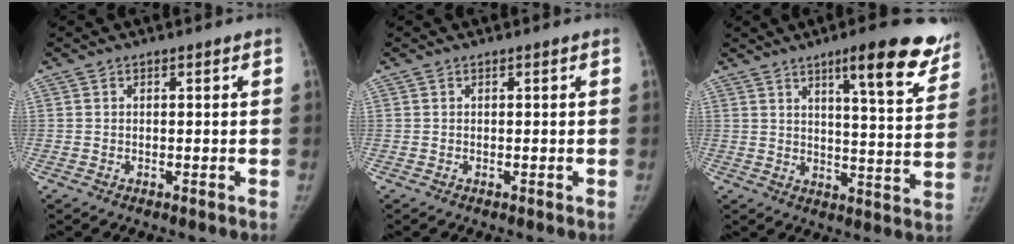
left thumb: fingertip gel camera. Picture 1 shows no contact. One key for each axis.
{"total": 0.0}
{"total": 16.1, "fx": 10.3, "fy": 3.4, "fz": 11.8, "tx": -0.118, "ty": -0.056, "tz": 0.133}